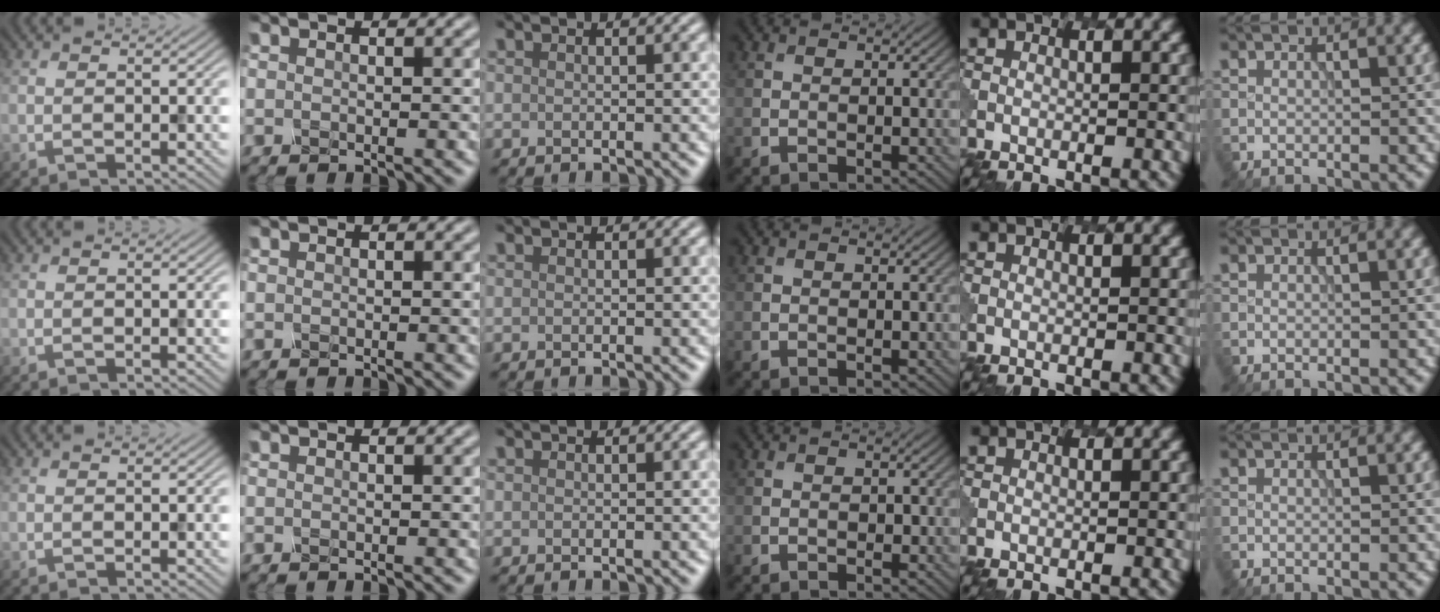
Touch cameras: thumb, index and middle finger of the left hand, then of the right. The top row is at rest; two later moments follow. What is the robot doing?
{"motion": "dispense", "object": "spray bottle"}